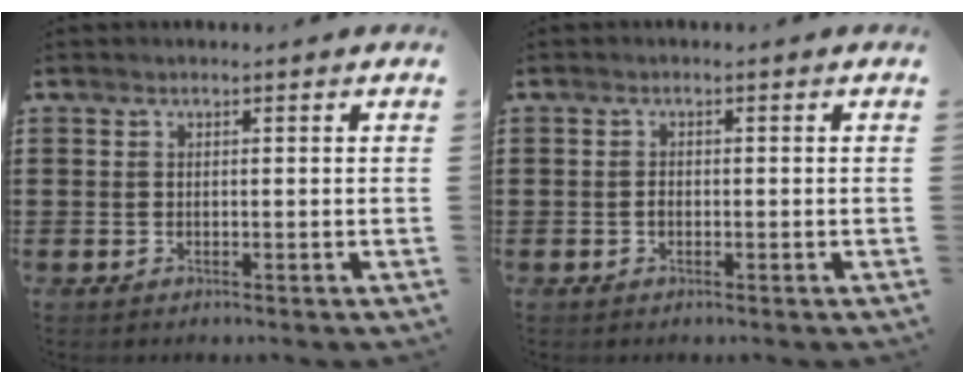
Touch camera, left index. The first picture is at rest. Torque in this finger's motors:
{"motor_torque": [0.25, 0.05, 0.10, 0.01]}